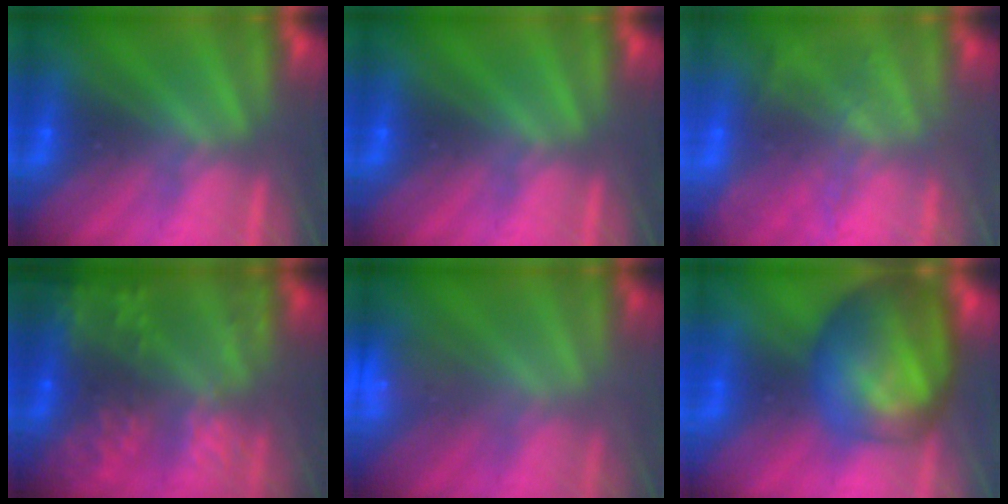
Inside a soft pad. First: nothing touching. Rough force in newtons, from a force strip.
{"total": 0.0}
{"total": 6.1}
{"total": 7.7}
{"total": 2.3}
{"total": 7.7}